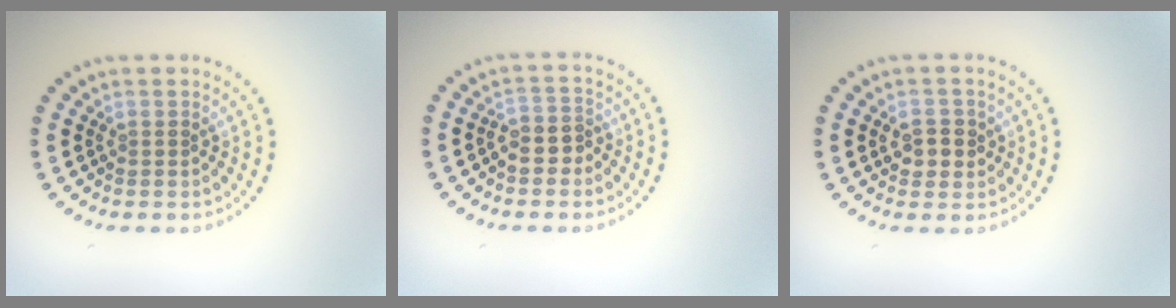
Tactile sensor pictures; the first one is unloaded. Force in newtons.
{"total": 2.3, "press": 2.1, "slide": 0.9}
{"total": 2.4, "press": 2.3, "slide": 0.5}